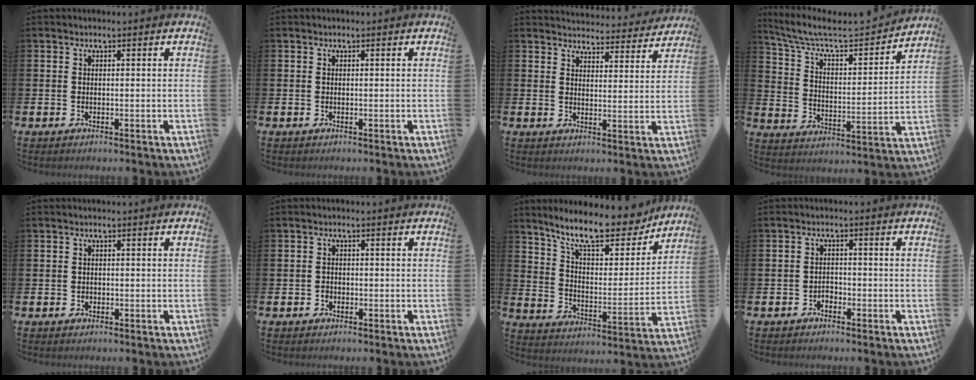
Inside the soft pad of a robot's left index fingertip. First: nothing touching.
{"total": 0.0}
{"total": 4.2, "force": [4.2, 0.7, 0.1], "torque": [-0.003, -0.036, 0.070]}
{"total": 7.7, "force": [6.6, 2.0, 3.4], "torque": [-0.102, -0.045, 0.108]}
{"total": 0.6, "force": [-0.1, 0.6, 0.1], "torque": [-0.003, 0.007, -0.003]}
{"total": 1.1, "force": [-0.6, 0.9, 0.2], "torque": [-0.005, 0.004, -0.014]}
{"total": 12.0, "force": [10.4, 3.0, 5.1], "torque": [-0.118, -0.068, 0.178]}
{"total": 1.4, "force": [-1.1, 0.8, 0.1], "torque": [-0.006, 0.003, -0.024]}